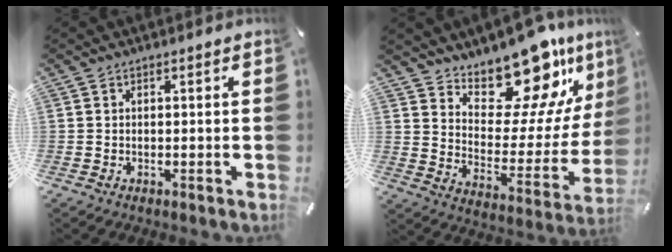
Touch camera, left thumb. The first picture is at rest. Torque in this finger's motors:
{"motor_torque": [2.50, 2.51, 1.39, -1.38, 0.10]}